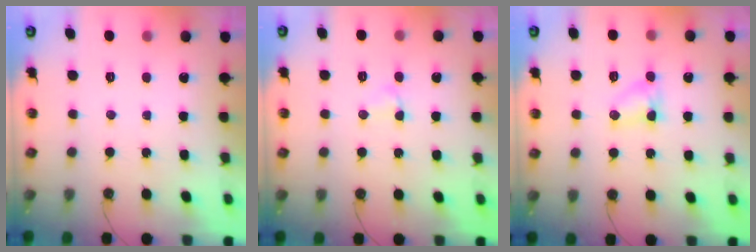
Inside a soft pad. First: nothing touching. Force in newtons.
{"total": 2.9, "press": 2.8, "slide": 0.6}
{"total": 4.2, "press": 4.2, "slide": 0.5}